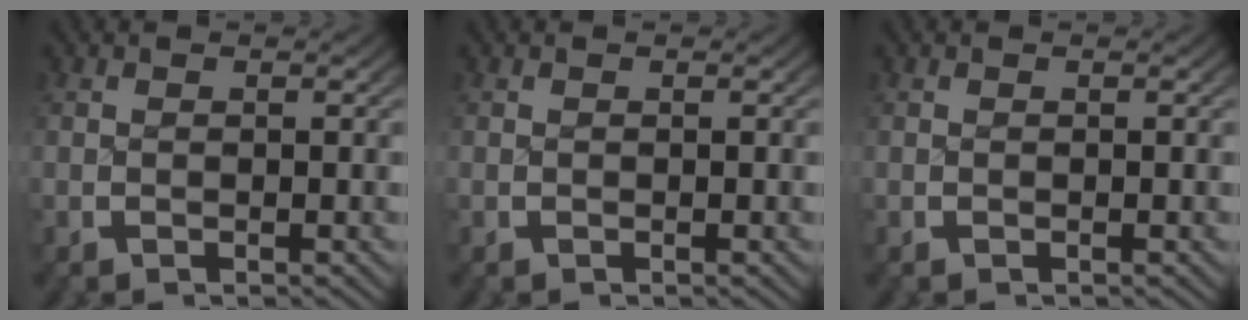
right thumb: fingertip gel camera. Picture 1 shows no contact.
{"total": 0.0}
{"total": 0.0}